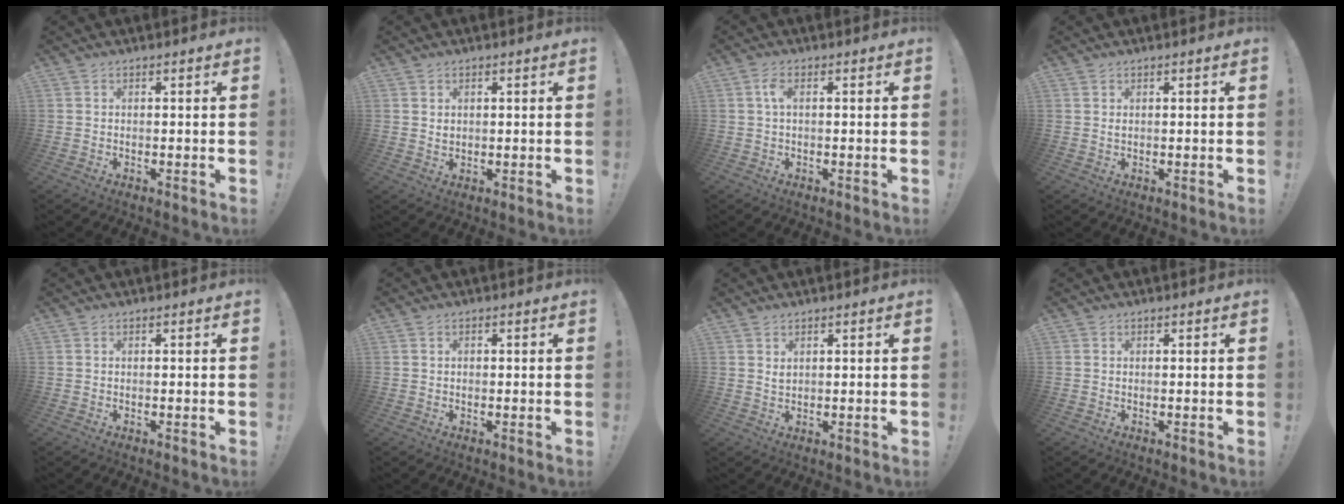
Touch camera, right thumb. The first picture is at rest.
{"total": 1.4, "force": [0.7, 1.1, 0.5], "torque": [-0.002, -0.003, 0.010]}
{"total": 3.1, "force": [0.3, 1.0, 2.9], "torque": [-0.061, 0.008, 0.006]}
{"total": 0.5, "force": [0.4, 0.3, 0.3], "torque": [-0.001, -0.003, 0.007]}
{"total": 0.0}
{"total": 0.6, "force": [-0.1, 0.6, 0.1], "torque": [-0.008, 0.004, 0.000]}
{"total": 1.6, "force": [1.1, 0.8, 0.8], "torque": [-0.013, -0.004, 0.021]}
{"total": 0.0}